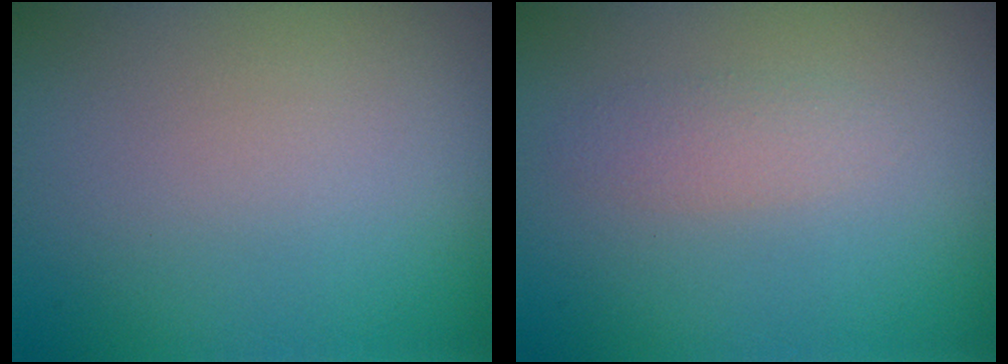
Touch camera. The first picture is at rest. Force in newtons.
{"total": 1.3, "press": 1.3, "slide": 0.0}